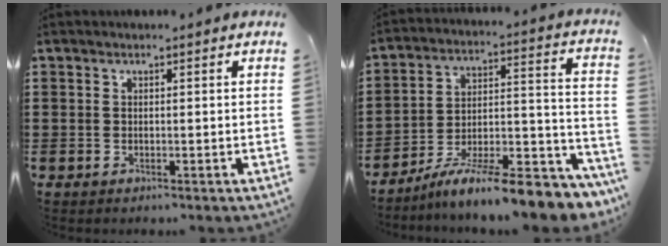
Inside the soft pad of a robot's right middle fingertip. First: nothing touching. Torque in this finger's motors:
{"motor_torque": [1.35, -0.78, 1.05, 0.21]}